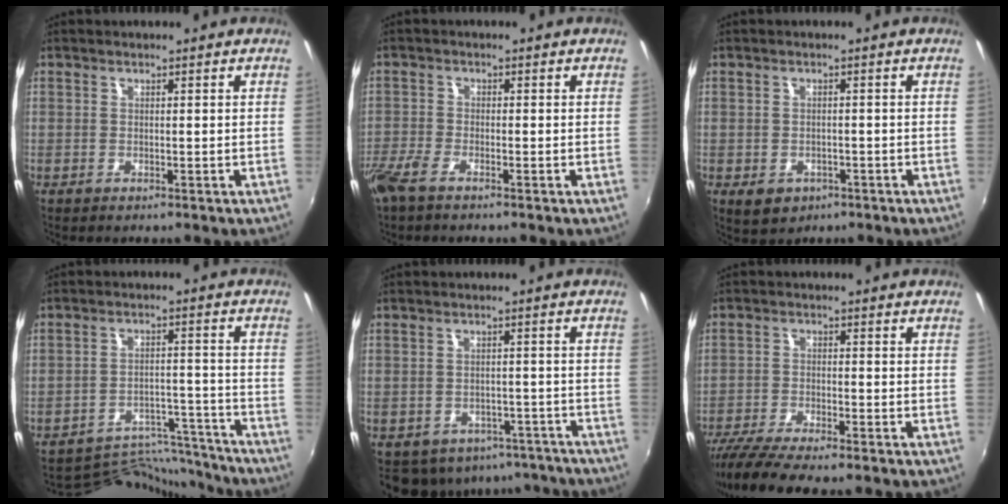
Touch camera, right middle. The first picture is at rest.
{"total": 4.6, "force": [-3.5, 1.2, 2.9], "torque": [-0.077, -0.011, -0.073]}
{"total": 4.4, "force": [-1.9, 3.3, 2.1], "torque": [-0.044, -0.010, -0.021]}
{"total": 13.8, "force": [-13.5, 2.5, 1.1], "torque": [-0.031, 0.032, -0.196]}
{"total": 13.1, "force": [-9.7, 7.8, 4.1], "torque": [-0.089, 0.009, -0.099]}
{"total": 8.4, "force": [-7.2, 0.7, 4.1], "torque": [-0.106, -0.029, -0.131]}